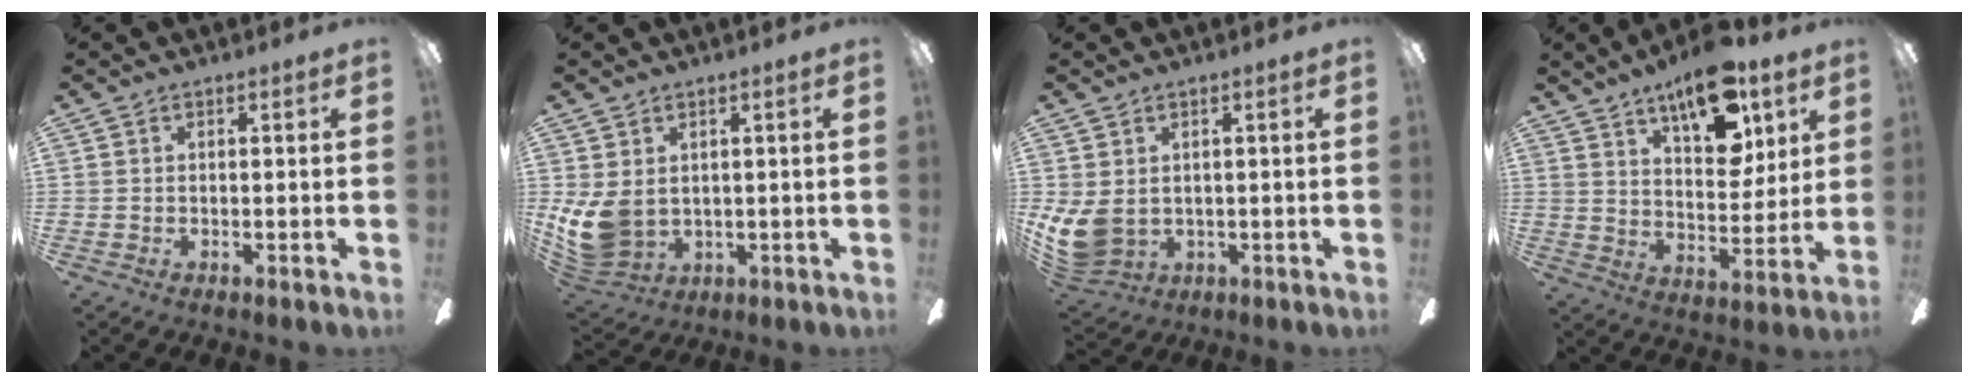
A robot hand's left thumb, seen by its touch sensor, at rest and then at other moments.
{"total": 9.5, "force": [1.0, 7.2, 6.2], "torque": [-0.148, -0.011, 0.022]}
{"total": 7.8, "force": [1.1, 5.8, 5.1], "torque": [-0.117, -0.015, 0.026]}
{"total": 16.6, "force": [11.0, 7.3, 10.0], "torque": [-0.147, -0.054, 0.188]}